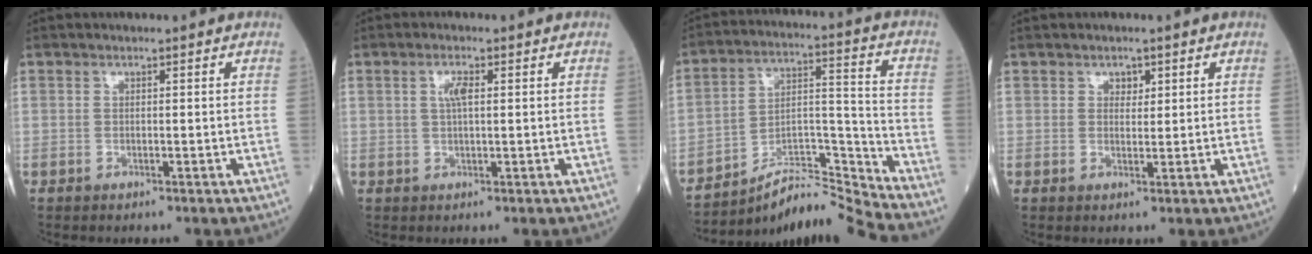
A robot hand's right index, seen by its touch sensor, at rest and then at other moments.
{"total": 2.2, "force": [0.6, 0.5, 2.1], "torque": [-0.045, 0.004, 0.011]}
{"total": 11.6, "force": [-11.2, -1.5, 2.2], "torque": [-0.030, 0.050, -0.198]}
{"total": 1.6, "force": [0.8, 1.1, 0.8], "torque": [-0.006, -0.002, 0.012]}